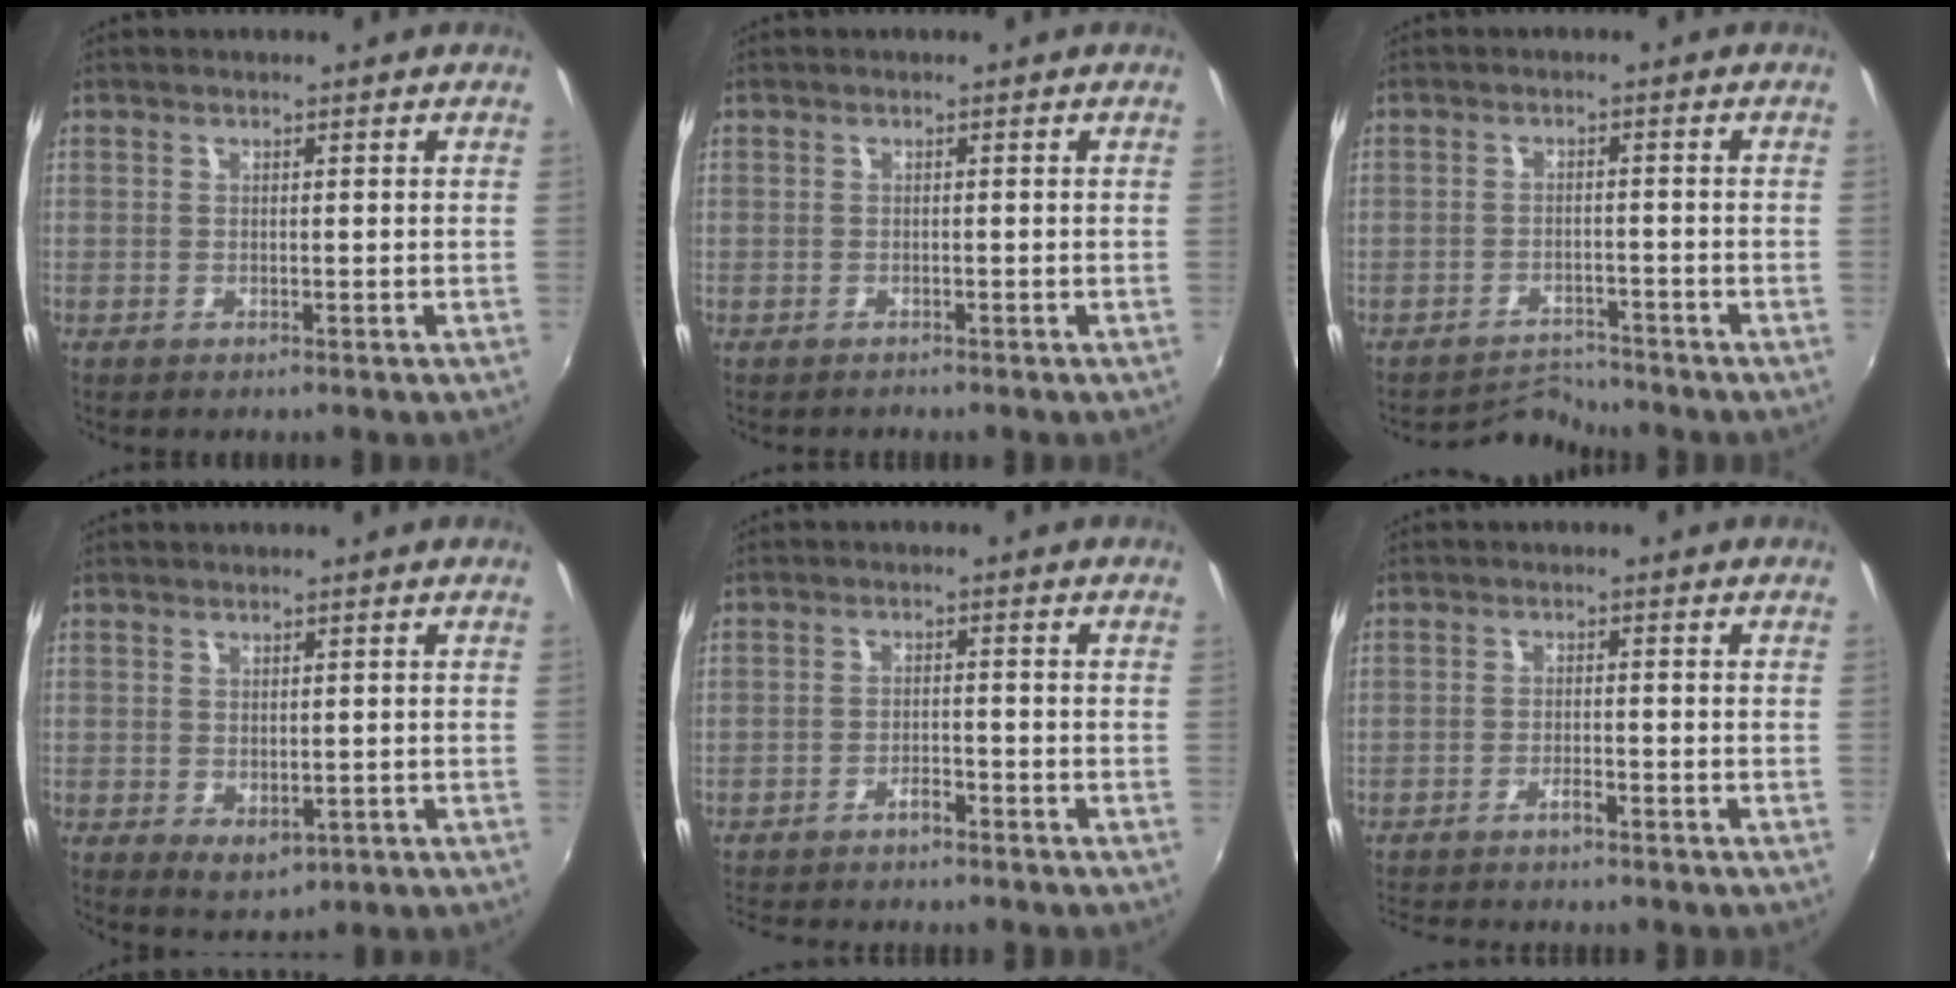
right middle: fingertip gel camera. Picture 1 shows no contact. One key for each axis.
{"total": 0.0}
{"total": 3.2, "fx": -2.8, "fy": -0.2, "fz": -1.4, "tx": 0.015, "ty": 0.014, "tz": -0.051}
{"total": 3.2, "fx": 0.1, "fy": 2.2, "fz": 2.3, "tx": -0.035, "ty": -0.009, "tz": 0.006}
{"total": 6.4, "fx": -5.8, "fy": 1.4, "fz": 2.3, "tx": -0.062, "ty": -0.002, "tz": -0.089}
{"total": 5.3, "fx": -4.8, "fy": 0.6, "fz": 2.2, "tx": -0.055, "ty": -0.006, "tz": -0.080}